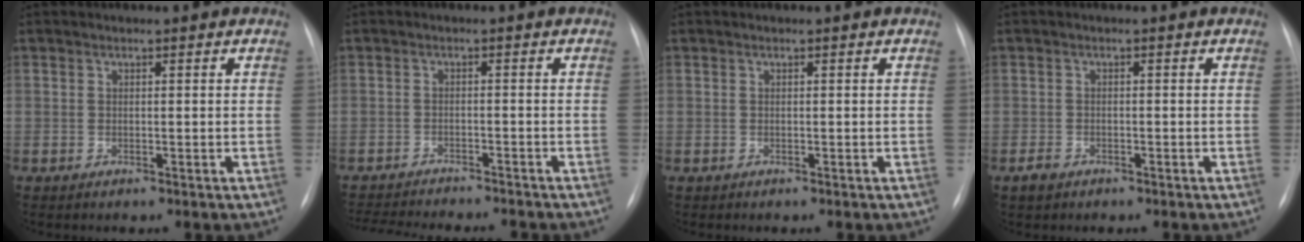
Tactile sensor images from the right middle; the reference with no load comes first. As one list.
[{"total": 14.0, "force": [-12.9, 2.1, 5.1], "torque": [-0.100, -0.013, -0.177]}, {"total": 0.0}, {"total": 1.7, "force": [-1.1, 1.1, 0.7], "torque": [-0.018, 0.000, -0.017]}]